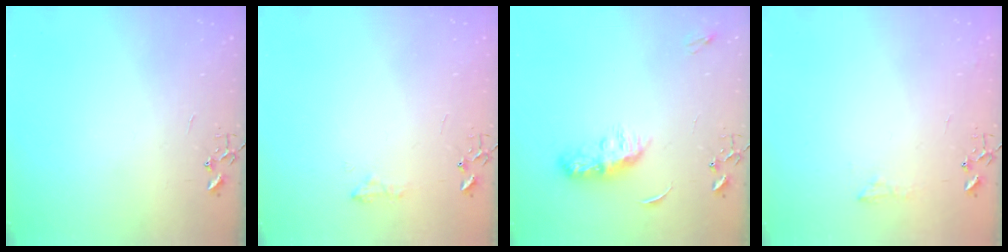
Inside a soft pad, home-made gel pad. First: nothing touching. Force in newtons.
{"total": 8.5, "press": 8.5, "slide": 0.6}
{"total": 8.3, "press": 8.3, "slide": 0.4}
{"total": 6.4, "press": 6.4, "slide": 0.6}